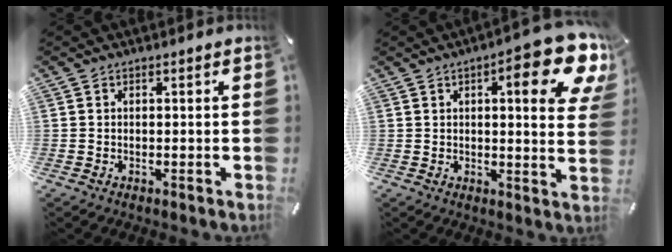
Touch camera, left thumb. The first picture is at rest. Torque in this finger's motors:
{"motor_torque": [0.76, 0.75, 0.41, -0.41, 0.14]}